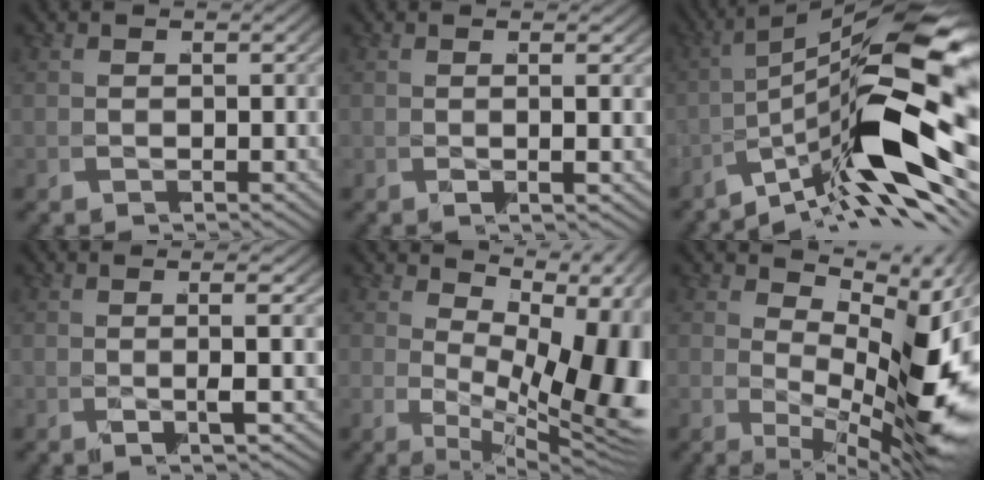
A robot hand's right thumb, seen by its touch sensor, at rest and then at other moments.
{"total": 2.2, "force": [0.8, -0.2, 2.1], "torque": [-0.028, 0.007, 0.009]}
{"total": 14.4, "force": [-1.1, 5.8, 13.2], "torque": [-0.197, -0.022, -0.016]}
{"total": 3.4, "force": [1.1, -0.3, 3.2], "torque": [-0.042, 0.015, 0.011]}
{"total": 12.8, "force": [0.7, 6.8, 10.8], "torque": [-0.168, -0.053, 0.038]}
{"total": 10.3, "force": [1.8, 4.6, 9.1], "torque": [-0.123, -0.008, 0.032]}